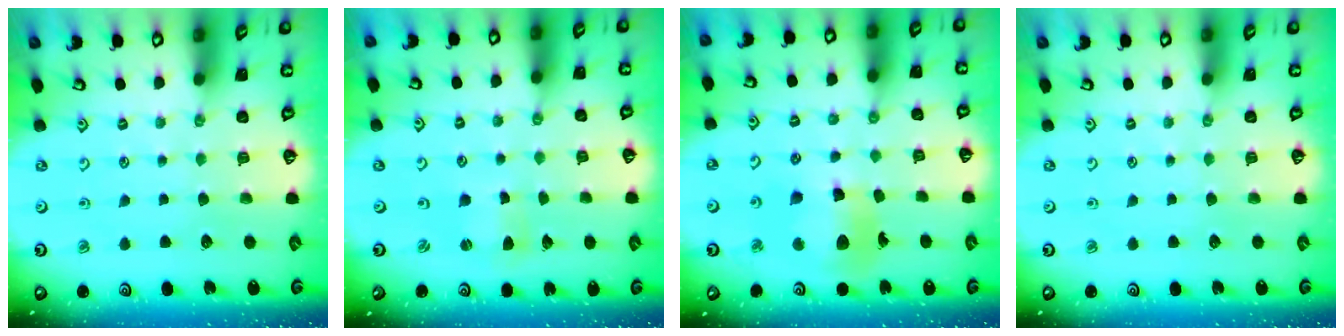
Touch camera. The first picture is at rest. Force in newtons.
{"total": 1.8, "press": 1.8, "slide": 0.2}
{"total": 12.5, "press": 12.4, "slide": 1.5}
{"total": 0.0}